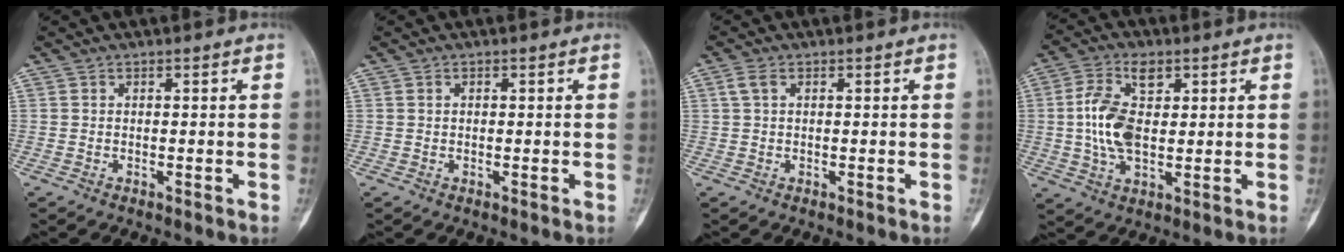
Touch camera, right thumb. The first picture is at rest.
{"total": 0.7, "force": [0.2, 0.5, 0.4], "torque": [-0.005, 0.000, 0.006]}
{"total": 2.0, "force": [0.7, 1.2, 1.5], "torque": [-0.040, 0.010, 0.016]}
{"total": 11.0, "force": [1.9, 6.4, 8.8], "torque": [-0.168, 0.004, 0.037]}